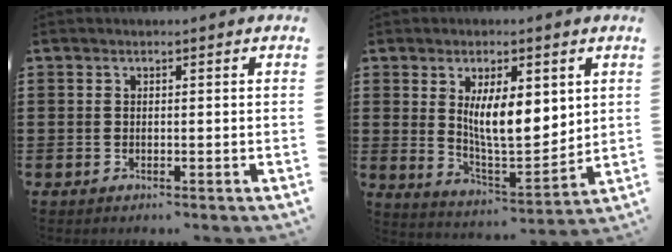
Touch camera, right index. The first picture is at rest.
{"total": 9.3, "force": [2.8, 3.4, 8.2], "torque": [-0.140, -0.011, 0.044]}